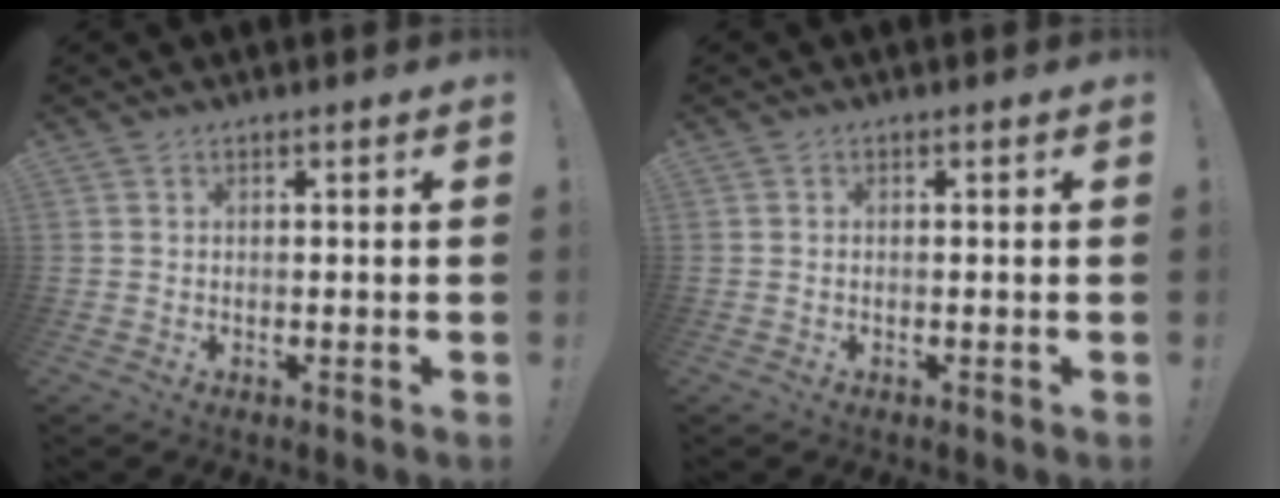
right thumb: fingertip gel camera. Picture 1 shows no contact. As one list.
[{"total": 0.0}]